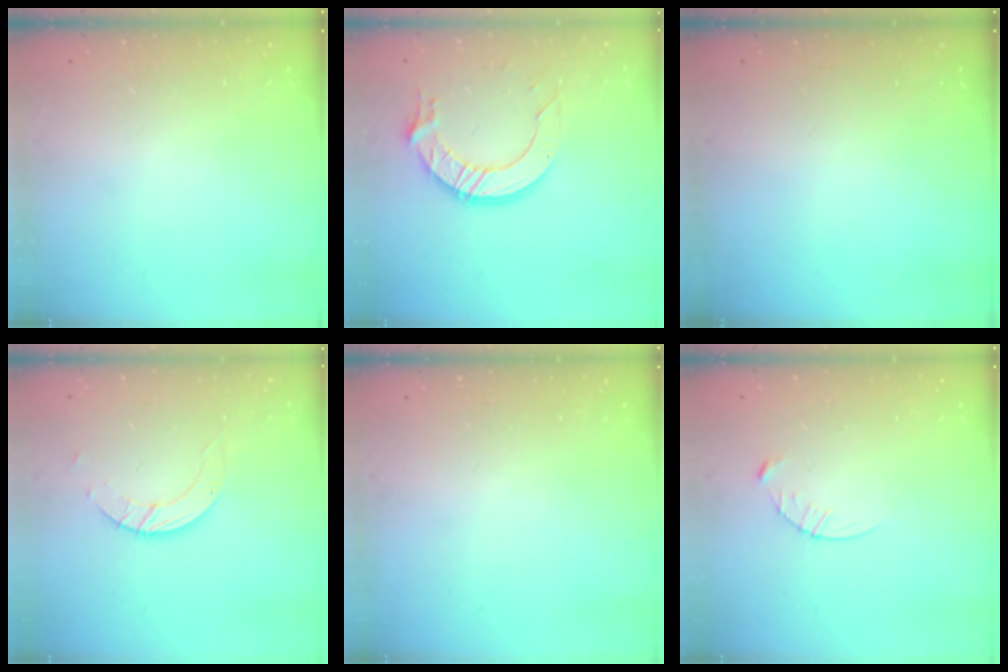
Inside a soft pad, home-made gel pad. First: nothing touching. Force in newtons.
{"total": 11.8, "press": 11.8, "slide": 1.1}
{"total": 0.0}
{"total": 5.1, "press": 5.1, "slide": 0.2}
{"total": 0.0}
{"total": 3.6, "press": 3.6, "slide": 0.5}